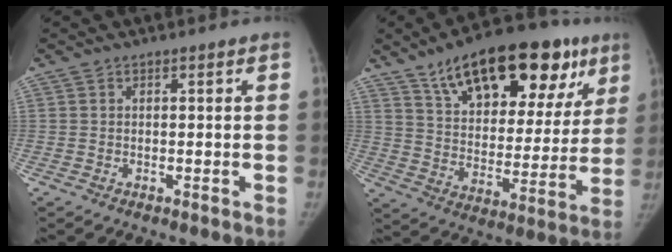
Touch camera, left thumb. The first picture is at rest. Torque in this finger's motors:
{"motor_torque": [2.29, 2.28, 1.33, -1.45, 0.03]}